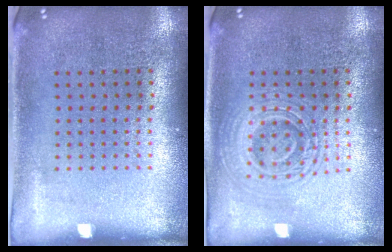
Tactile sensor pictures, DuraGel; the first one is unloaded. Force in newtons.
{"total": 2.9, "press": 2.8, "slide": 0.5}